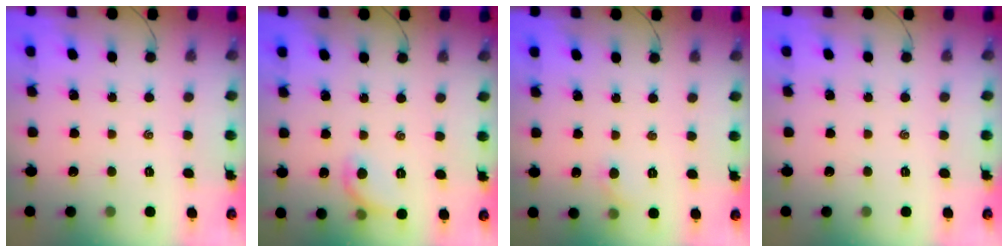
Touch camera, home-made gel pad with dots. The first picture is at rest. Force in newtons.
{"total": 6.4, "press": 6.3, "slide": 1.2}
{"total": 3.6, "press": 3.4, "slide": 1.3}
{"total": 0.0}